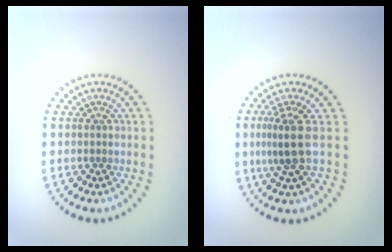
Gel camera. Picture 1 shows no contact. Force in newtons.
{"total": 2.8, "press": 2.0, "slide": 1.9}